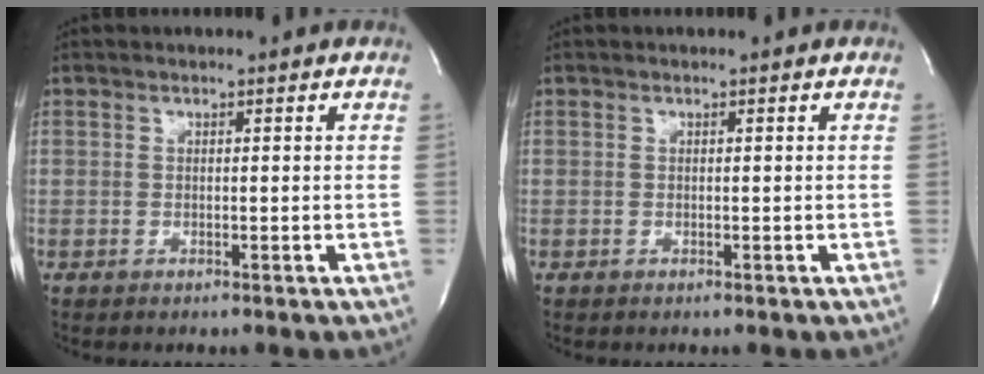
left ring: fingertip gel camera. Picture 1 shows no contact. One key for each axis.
{"total": 0.0}